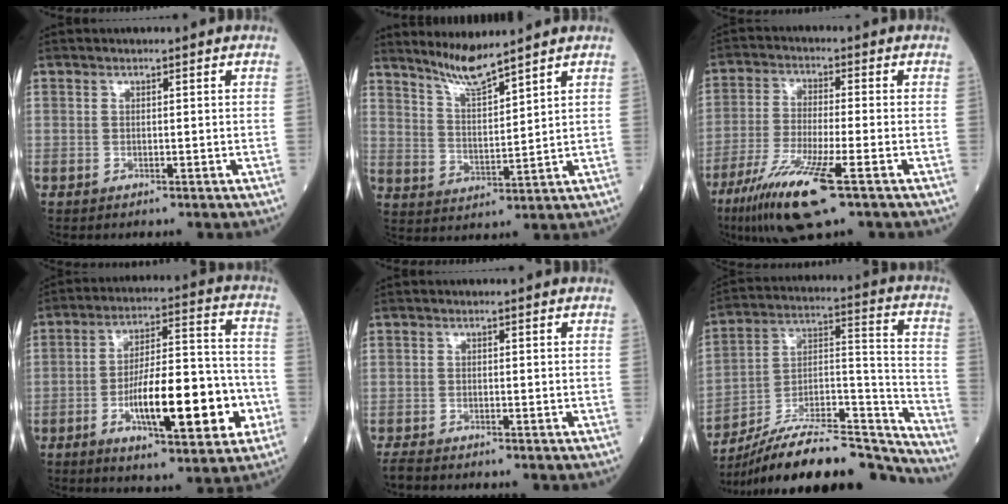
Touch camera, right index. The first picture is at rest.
{"total": 6.4, "force": [5.8, -0.7, 2.6], "torque": [-0.055, -0.016, 0.117]}
{"total": 12.6, "force": [-7.2, 1.1, 10.3], "torque": [-0.208, -0.035, -0.129]}
{"total": 17.6, "force": [-5.6, 4.7, 16.0], "torque": [-0.261, 0.015, -0.080]}
{"total": 3.3, "force": [-3.0, 0.6, 1.3], "torque": [-0.031, -0.012, -0.050]}
{"total": 26.2, "force": [-23.7, 3.6, 10.6], "torque": [-0.146, 0.022, -0.376]}